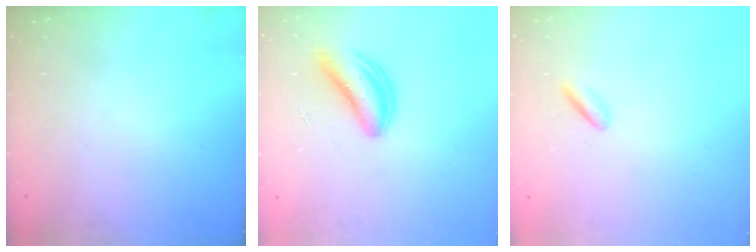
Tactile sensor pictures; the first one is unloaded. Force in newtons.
{"total": 5.4, "press": 5.3, "slide": 1.1}
{"total": 1.4, "press": 1.2, "slide": 0.8}